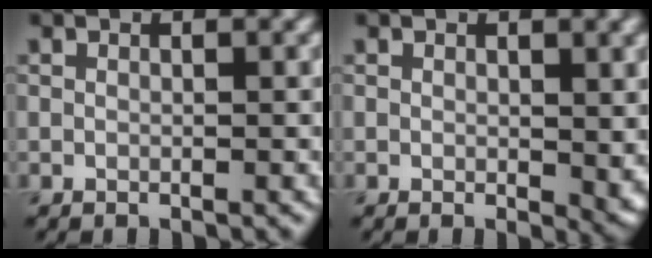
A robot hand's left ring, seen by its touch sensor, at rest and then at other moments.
{"total": 2.4, "force": [0.4, 0.9, 2.2], "torque": [-0.022, -0.008, 0.009]}